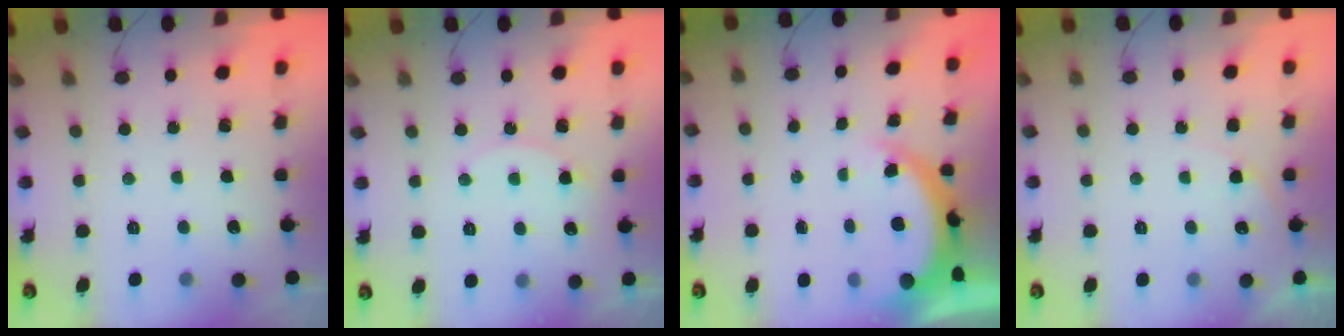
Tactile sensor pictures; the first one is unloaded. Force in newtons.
{"total": 5.6, "press": 5.6, "slide": 0.5}
{"total": 4.7, "press": 4.6, "slide": 0.6}
{"total": 5.0, "press": 4.9, "slide": 0.9}